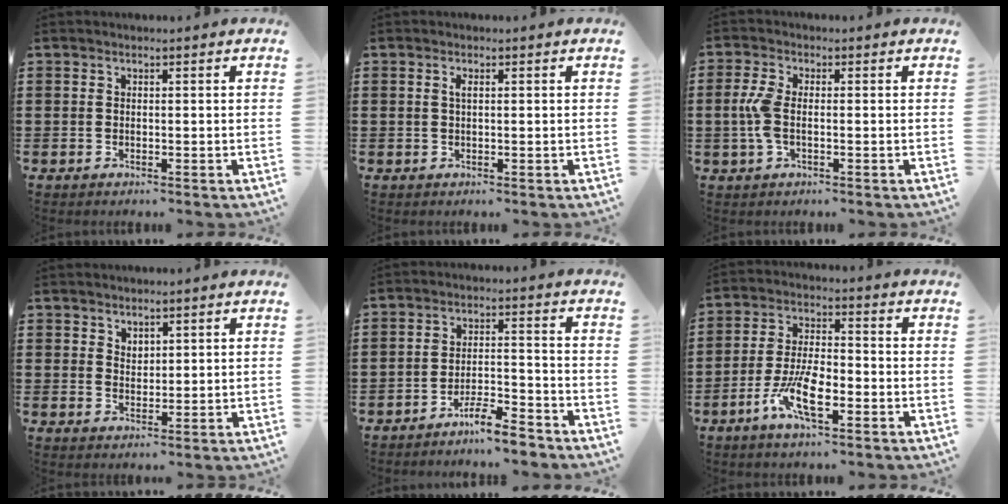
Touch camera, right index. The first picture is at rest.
{"total": 1.0, "force": [0.3, 0.2, 0.9], "torque": [-0.019, 0.002, 0.004]}
{"total": 4.6, "force": [-0.6, 2.0, 4.1], "torque": [-0.102, -0.006, -0.019]}
{"total": 2.0, "force": [1.7, 0.9, 0.0], "torque": [-0.004, 0.004, 0.034]}
{"total": 5.8, "force": [-5.2, 0.4, 2.4], "torque": [-0.048, 0.002, -0.101]}
{"total": 8.2, "force": [-3.7, 2.7, 6.7], "torque": [-0.147, -0.008, -0.072]}